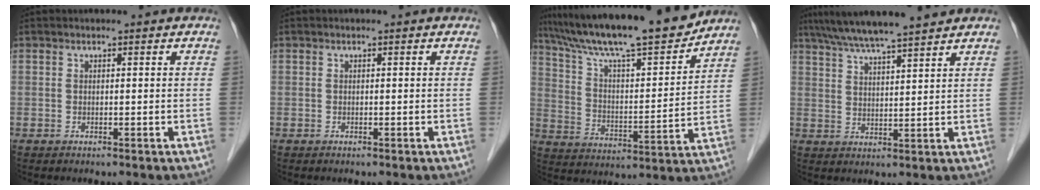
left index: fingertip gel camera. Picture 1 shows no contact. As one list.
[{"total": 0.0}, {"total": 18.8, "force": [16.3, 1.3, 9.4], "torque": [-0.157, -0.001, 0.261]}, {"total": 10.3, "force": [8.7, -0.2, 5.6], "torque": [-0.096, 0.019, 0.135]}]